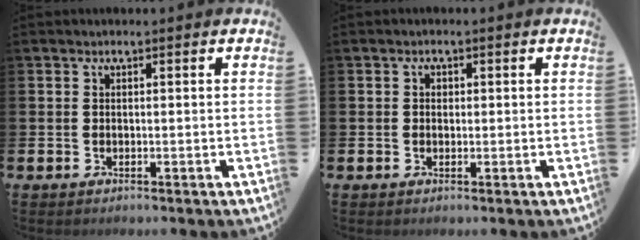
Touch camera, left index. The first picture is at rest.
{"total": 0.9, "force": [0.1, 0.8, 0.4], "torque": [0.003, 0.003, -0.003]}